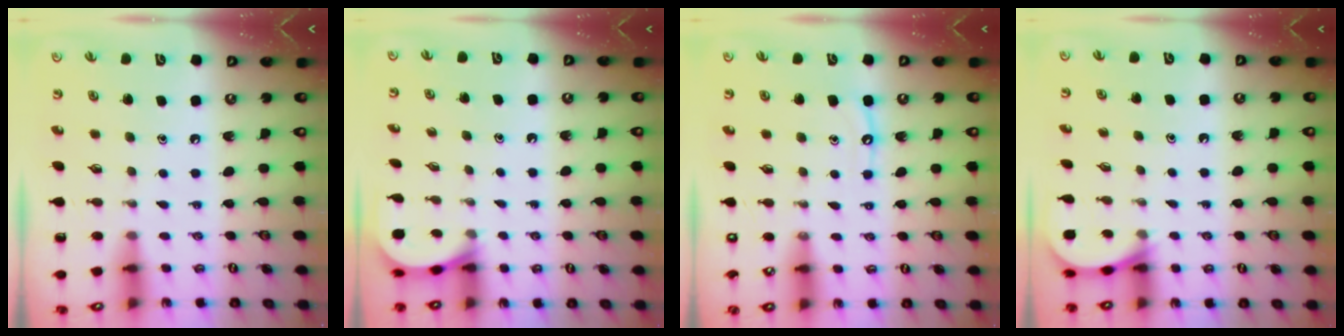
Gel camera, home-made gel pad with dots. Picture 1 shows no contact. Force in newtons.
{"total": 2.5, "press": 2.5, "slide": 0.3}
{"total": 5.9, "press": 5.9, "slide": 0.6}
{"total": 4.5, "press": 4.5, "slide": 0.4}